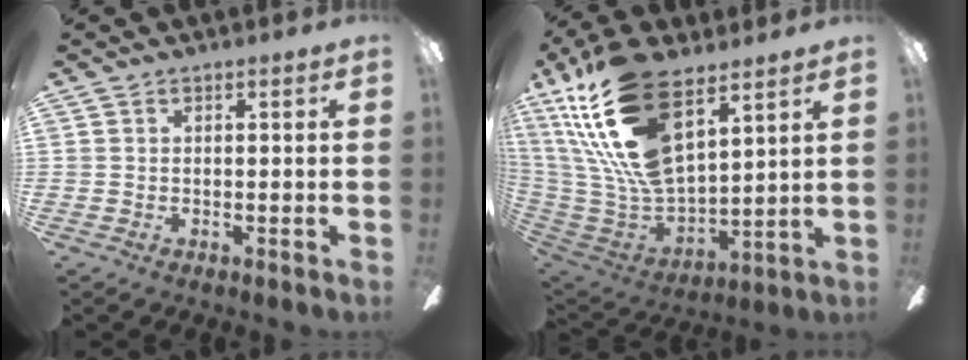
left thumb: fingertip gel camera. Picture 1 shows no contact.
{"total": 25.2, "force": [14.3, 11.0, 17.5], "torque": [-0.379, -0.080, 0.253]}